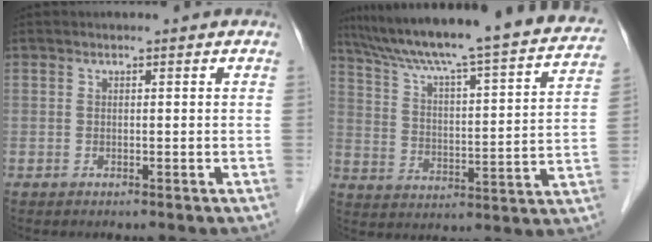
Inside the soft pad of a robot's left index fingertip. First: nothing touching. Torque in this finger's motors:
{"motor_torque": [0.16, -0.46, 0.51, 0.10]}